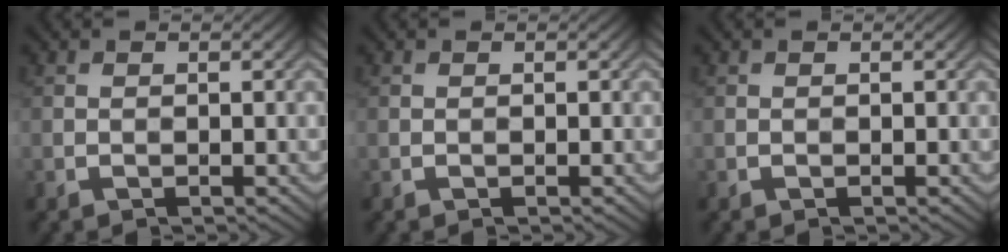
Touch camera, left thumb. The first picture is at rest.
{"total": 0.0}
{"total": 0.0}